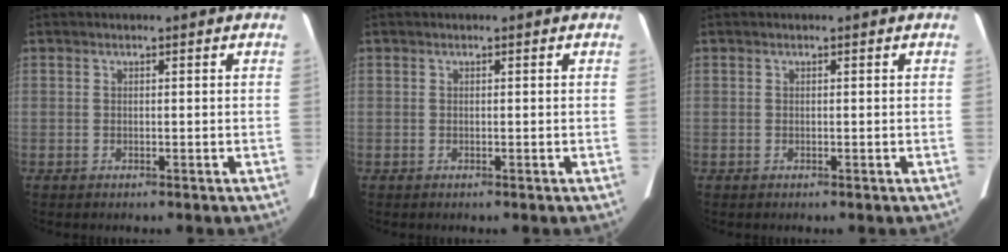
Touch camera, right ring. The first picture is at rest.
{"total": 0.0}
{"total": 0.0}